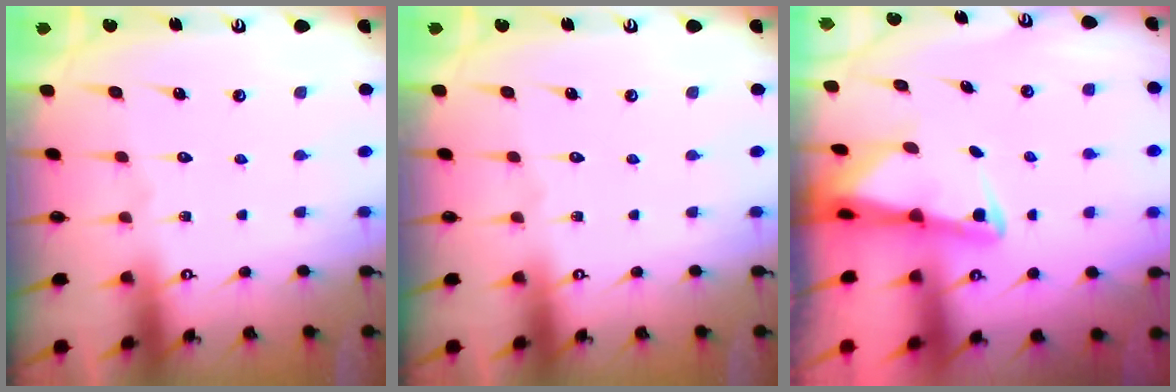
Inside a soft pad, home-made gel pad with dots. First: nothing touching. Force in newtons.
{"total": 0.0}
{"total": 2.4, "press": 2.4, "slide": 0.5}